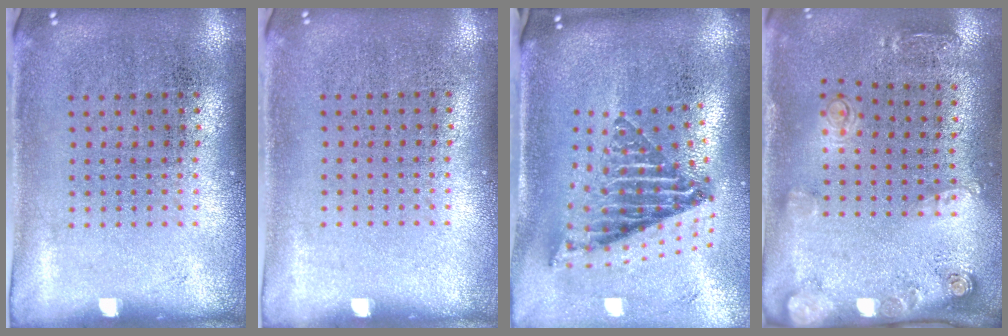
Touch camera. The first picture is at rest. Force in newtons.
{"total": 0.0}
{"total": 2.6, "press": 1.6, "slide": 2.1}
{"total": 1.8, "press": 1.4, "slide": 1.1}